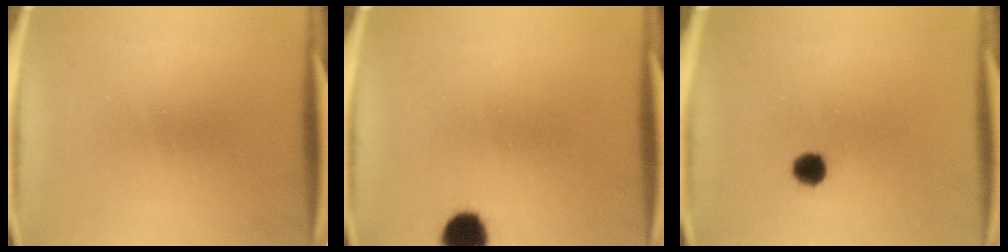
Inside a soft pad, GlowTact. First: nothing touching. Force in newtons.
{"total": 6.4}
{"total": 2.8}